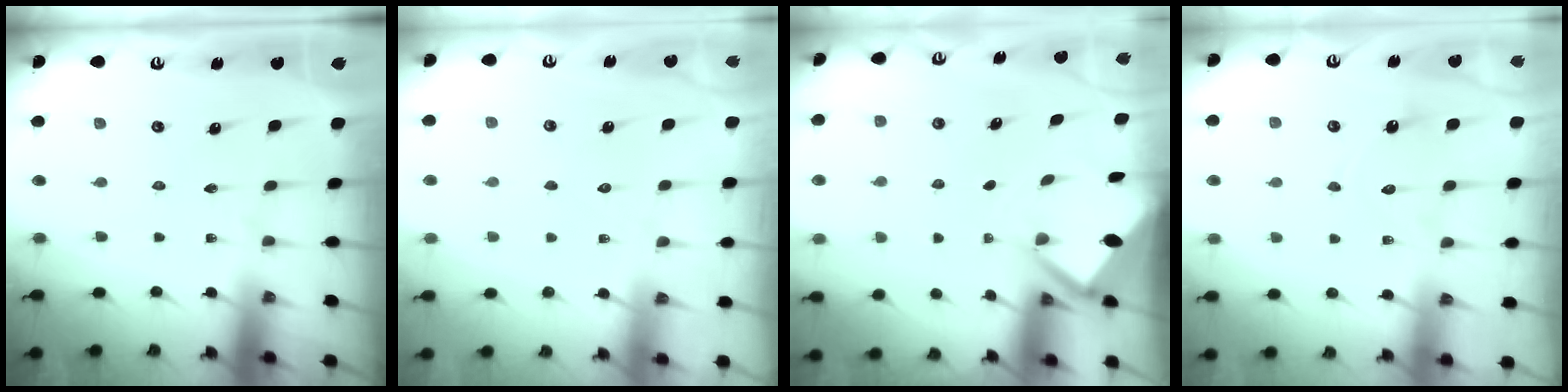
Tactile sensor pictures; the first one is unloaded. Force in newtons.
{"total": 4.1, "press": 4.1, "slide": 0.4}
{"total": 3.0, "press": 3.0, "slide": 0.2}
{"total": 7.0, "press": 7.0, "slide": 0.5}